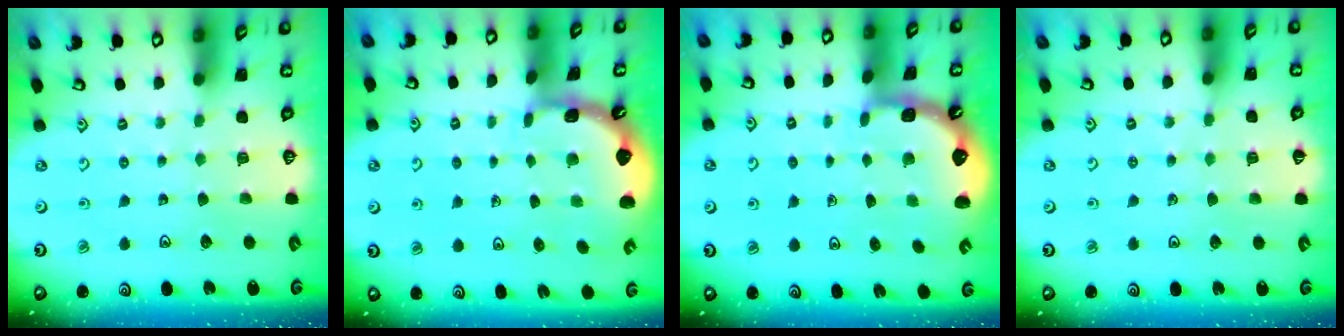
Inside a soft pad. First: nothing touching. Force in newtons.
{"total": 1.3, "press": 1.3, "slide": 0.1}
{"total": 1.3, "press": 1.3, "slide": 0.1}
{"total": 2.5, "press": 2.5, "slide": 0.4}